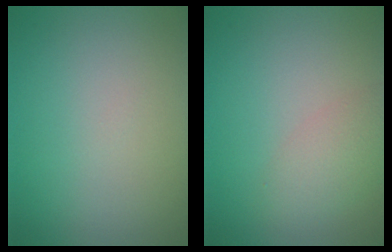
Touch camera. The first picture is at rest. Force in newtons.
{"total": 2.6, "press": 2.6, "slide": 0.1}